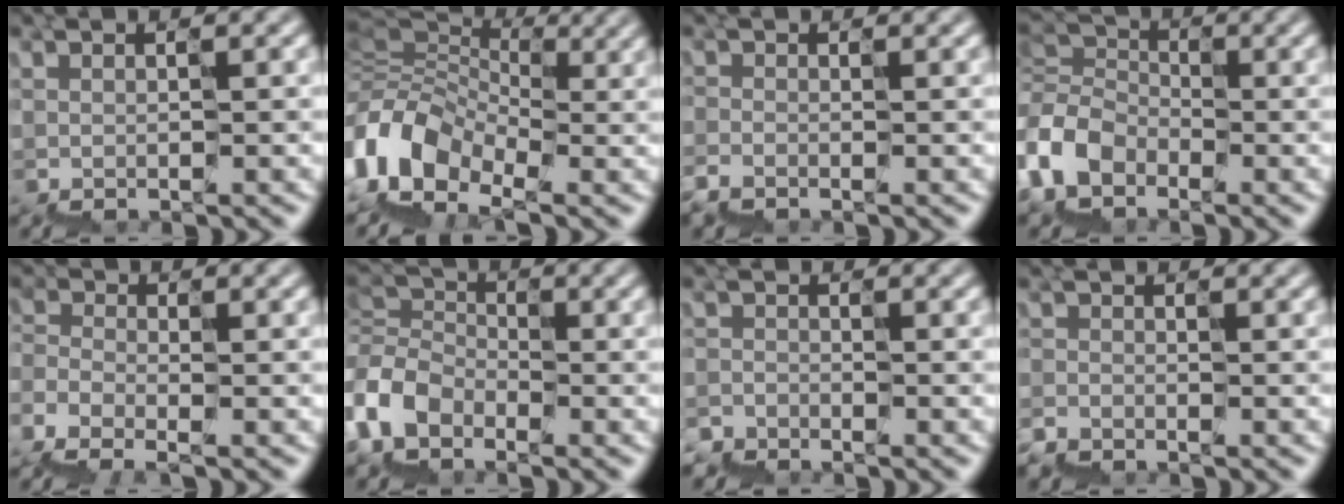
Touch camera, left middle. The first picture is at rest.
{"total": 6.0, "force": [-3.9, 4.2, 2.0], "torque": [-0.058, 0.005, -0.100]}
{"total": 1.0, "force": [-0.9, 0.1, -0.3], "torque": [0.030, 0.003, -0.025]}
{"total": 4.6, "force": [-4.2, 1.7, -1.0], "torque": [0.010, -0.005, -0.098]}
{"total": 3.1, "force": [-3.0, -0.4, -0.5], "torque": [0.010, -0.016, -0.067]}
{"total": 4.5, "force": [-4.2, 1.2, -1.2], "torque": [0.013, -0.008, -0.096]}
{"total": 2.6, "force": [-1.9, -0.4, -1.7], "torque": [0.032, -0.015, -0.046]}
{"total": 1.3, "force": [-1.2, 0.0, -0.5], "torque": [0.030, -0.003, -0.031]}